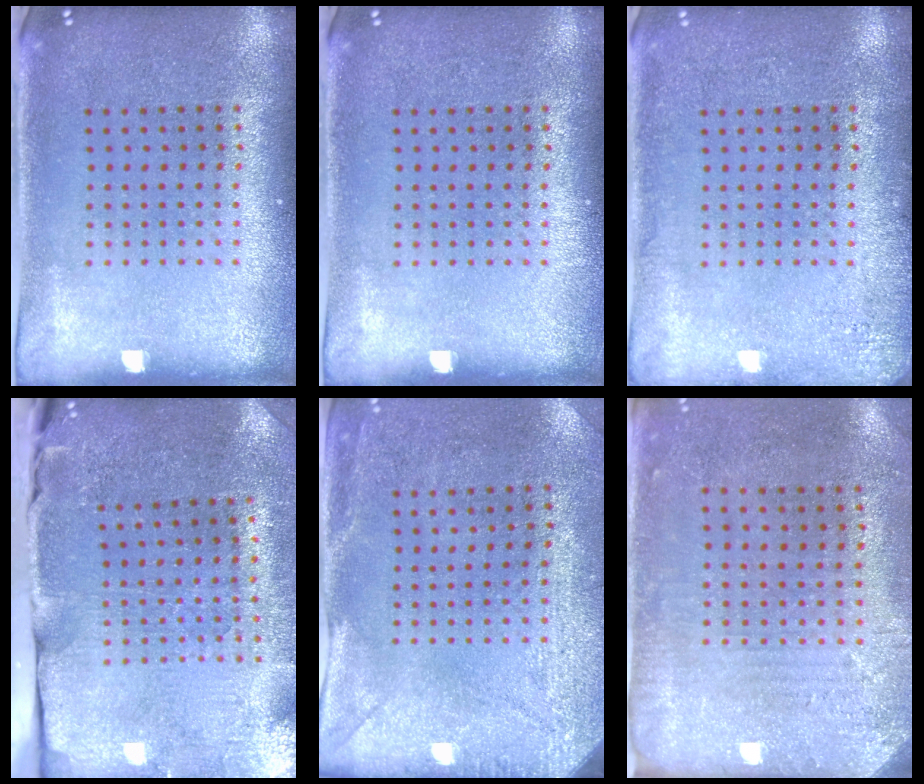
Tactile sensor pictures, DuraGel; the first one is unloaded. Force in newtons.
{"total": 0.0}
{"total": 1.8, "press": 1.8, "slide": 0.3}
{"total": 3.7, "press": 3.6, "slide": 1.1}
{"total": 3.0, "press": 2.3, "slide": 1.9}
{"total": 2.8, "press": 2.3, "slide": 1.7}